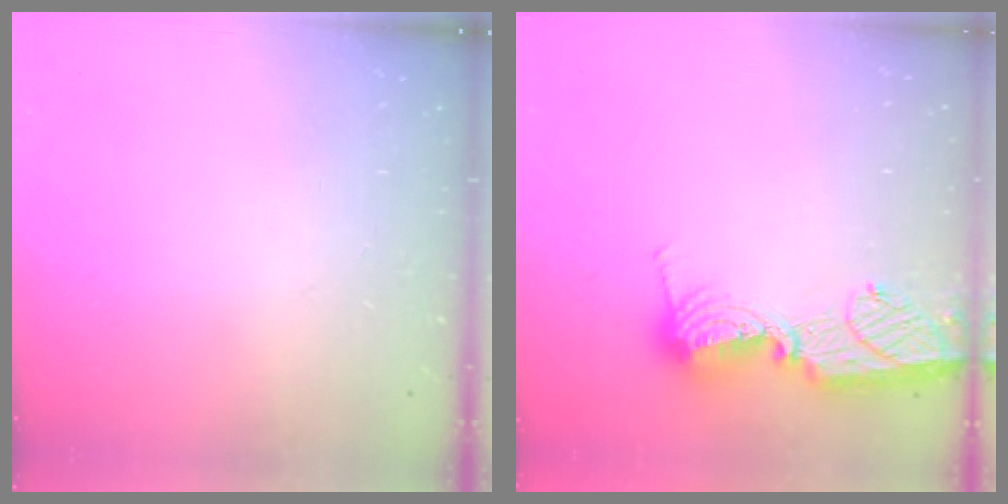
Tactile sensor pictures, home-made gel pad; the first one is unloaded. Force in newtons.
{"total": 12.7, "press": 12.6, "slide": 1.2}